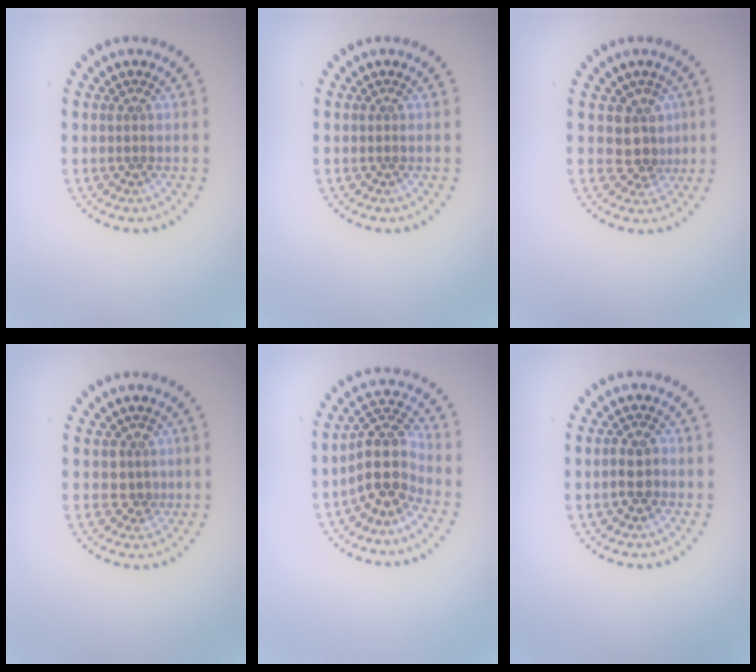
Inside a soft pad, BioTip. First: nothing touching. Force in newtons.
{"total": 0.0}
{"total": 3.0, "press": 2.3, "slide": 1.8}
{"total": 1.6, "press": 1.3, "slide": 1.0}
{"total": 4.5, "press": 3.7, "slide": 2.6}
{"total": 2.2, "press": 2.1, "slide": 0.5}